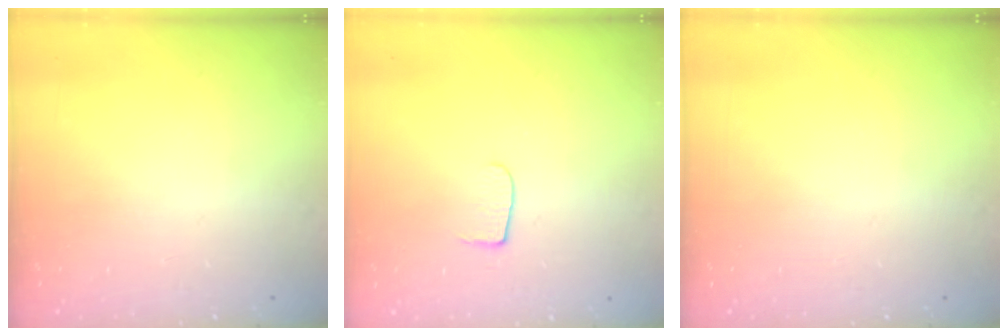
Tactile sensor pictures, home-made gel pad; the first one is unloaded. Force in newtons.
{"total": 6.5, "press": 6.5, "slide": 0.7}
{"total": 0.0}